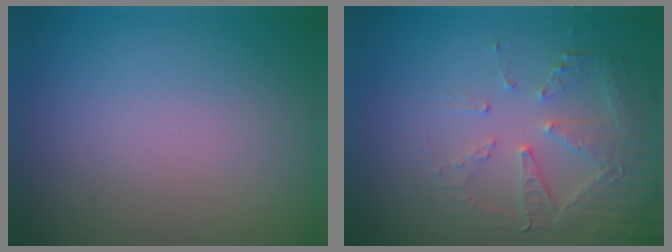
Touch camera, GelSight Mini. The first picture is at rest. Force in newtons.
{"total": 5.3, "press": 3.6, "slide": 3.8}